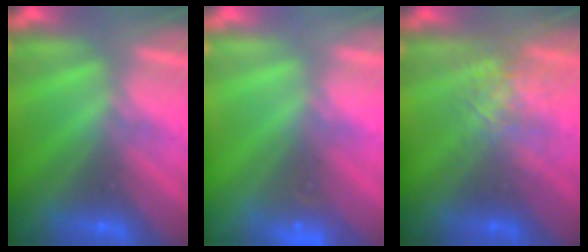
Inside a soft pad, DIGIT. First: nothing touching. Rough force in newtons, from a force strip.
{"total": 3.2}
{"total": 2.6}